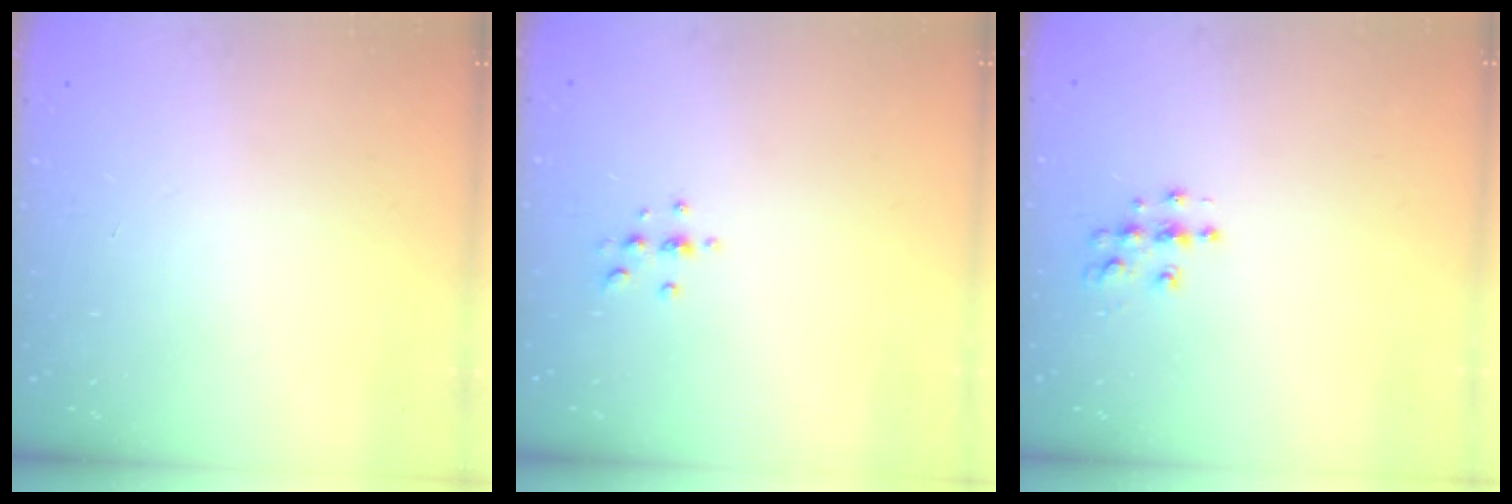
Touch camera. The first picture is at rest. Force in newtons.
{"total": 2.9, "press": 2.9, "slide": 0.4}
{"total": 5.8, "press": 5.8, "slide": 0.2}